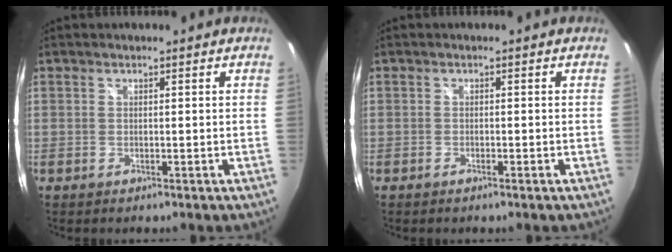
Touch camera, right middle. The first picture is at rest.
{"total": 0.6, "force": [-0.5, 0.0, 0.3], "torque": [-0.004, -0.001, -0.011]}